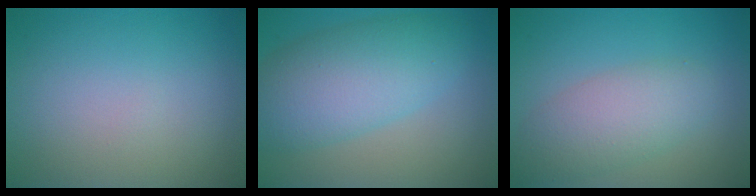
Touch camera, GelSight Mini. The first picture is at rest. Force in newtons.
{"total": 7.5, "press": 7.5, "slide": 0.2}
{"total": 4.5, "press": 4.5, "slide": 0.4}